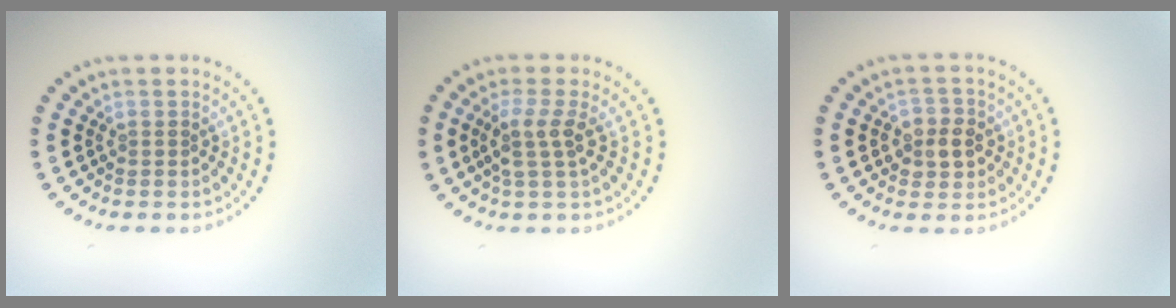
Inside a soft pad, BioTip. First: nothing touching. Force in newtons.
{"total": 2.6, "press": 2.1, "slide": 1.6}
{"total": 2.7, "press": 2.5, "slide": 0.9}